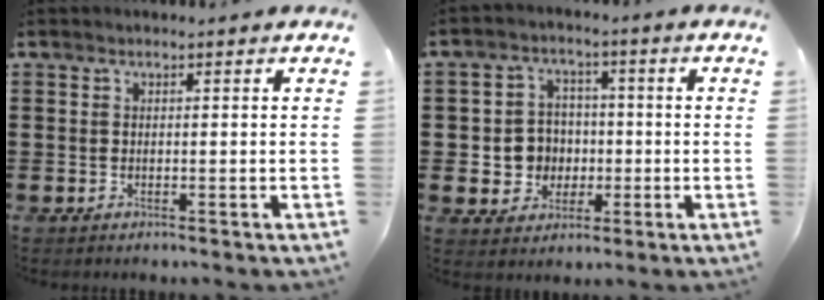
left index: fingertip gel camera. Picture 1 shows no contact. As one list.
[{"total": 6.0, "force": [-0.6, 5.7, 1.9], "torque": [-0.055, 0.019, -0.008]}]